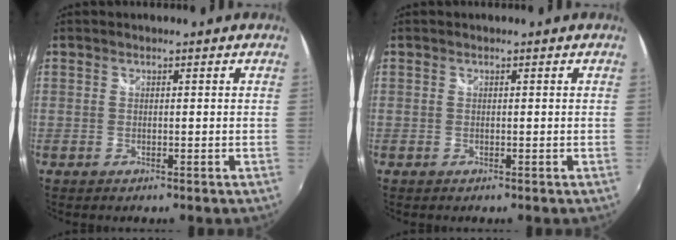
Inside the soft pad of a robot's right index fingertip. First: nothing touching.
{"total": 0.0}